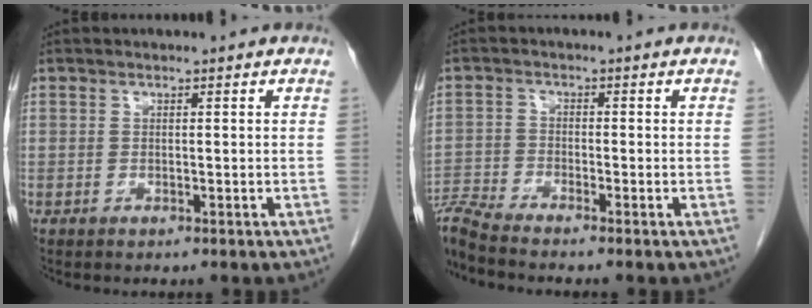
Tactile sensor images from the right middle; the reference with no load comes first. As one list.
[{"total": 5.9, "force": [-5.5, -1.4, 1.5], "torque": [-0.032, -0.012, -0.108]}]